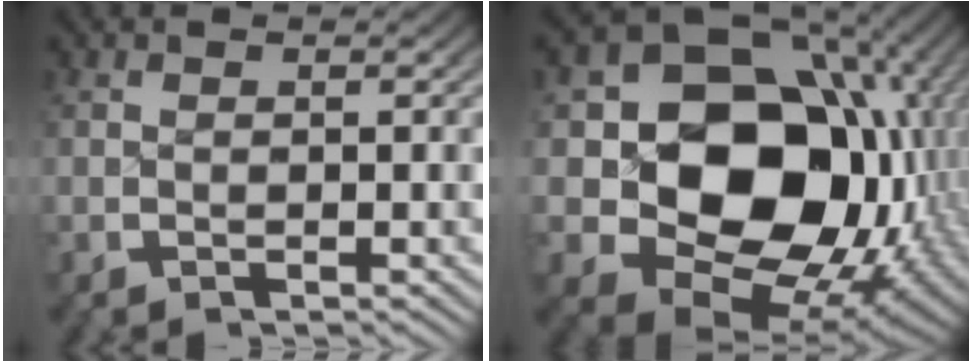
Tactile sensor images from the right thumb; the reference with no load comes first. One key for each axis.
{"total": 24.9, "fx": -1.5, "fy": 18.0, "fz": 17.1, "tx": -0.339, "ty": -0.074, "tz": -0.006}